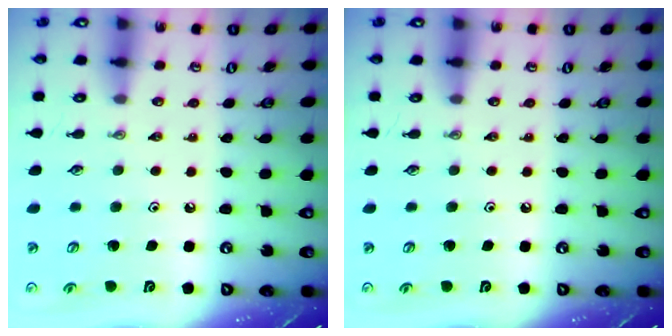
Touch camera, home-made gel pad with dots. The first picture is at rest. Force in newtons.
{"total": 0.0}